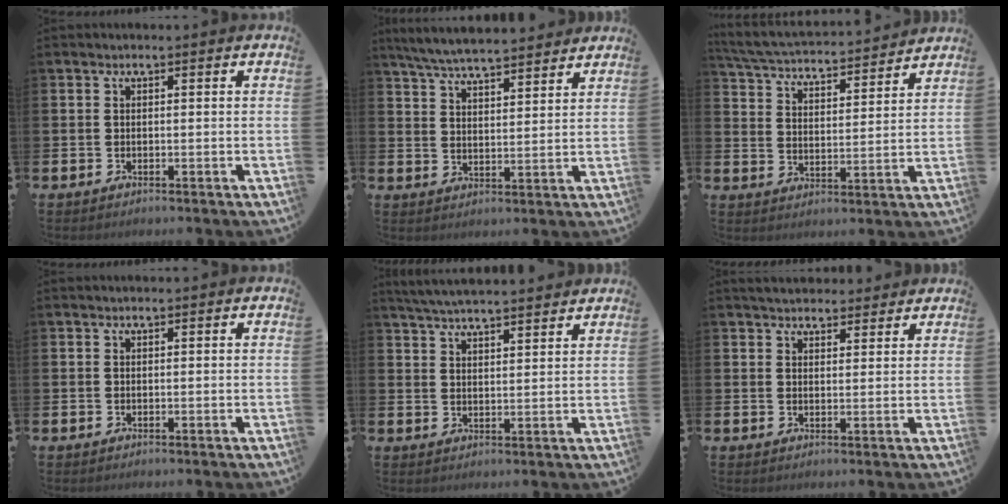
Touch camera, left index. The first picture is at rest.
{"total": 6.3, "force": [6.1, 0.5, 1.5], "torque": [-0.054, -0.029, 0.111]}
{"total": 5.0, "force": [4.8, 0.7, 0.9], "torque": [-0.044, -0.044, 0.079]}
{"total": 0.0}
{"total": 4.8, "force": [4.8, 0.0, 0.7], "torque": [-0.033, -0.022, 0.087]}
{"total": 3.6, "force": [3.4, 0.9, 0.2], "torque": [-0.007, -0.013, 0.063]}